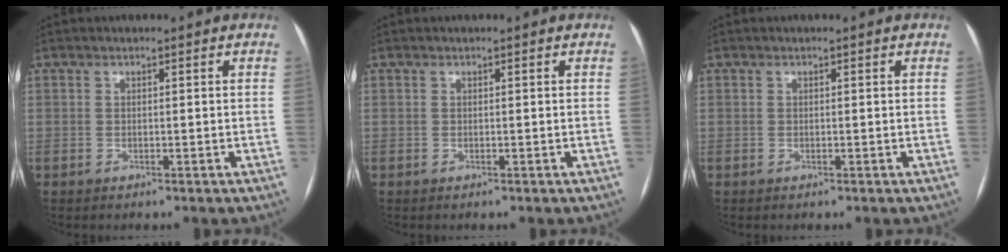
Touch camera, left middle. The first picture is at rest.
{"total": 0.0}
{"total": 0.0}